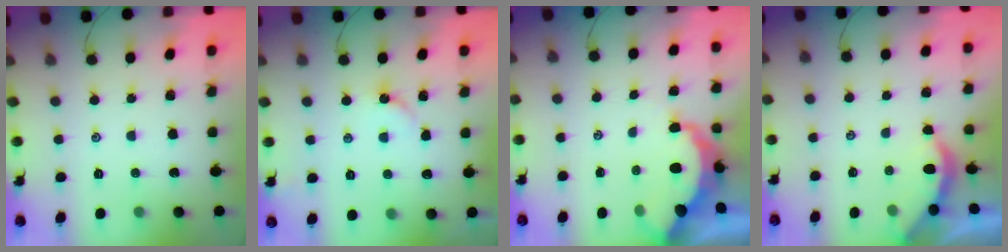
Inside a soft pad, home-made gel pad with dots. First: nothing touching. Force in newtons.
{"total": 2.5, "press": 2.4, "slide": 0.4}
{"total": 7.4, "press": 7.3, "slide": 0.8}
{"total": 2.3, "press": 2.3, "slide": 0.5}